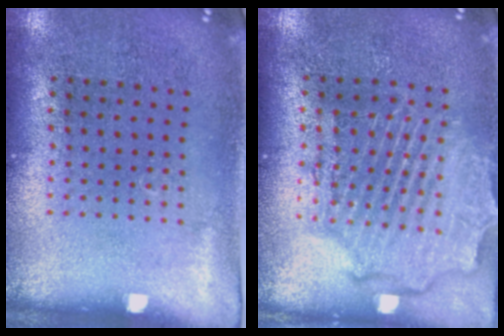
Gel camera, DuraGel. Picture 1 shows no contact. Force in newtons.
{"total": 2.4, "press": 2.2, "slide": 0.9}